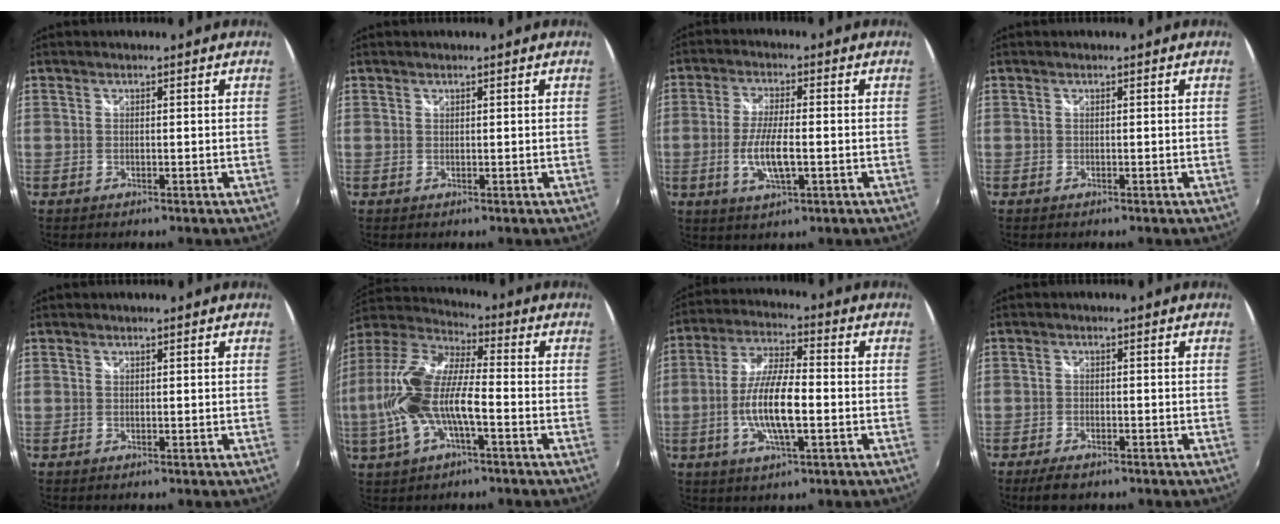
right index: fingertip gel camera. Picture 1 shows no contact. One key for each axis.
{"total": 0.0}
{"total": 7.7, "fx": -1.8, "fy": 2.1, "fz": 7.2, "tx": -0.144, "ty": -0.009, "tz": -0.032}
{"total": 0.0}
{"total": 0.0}
{"total": 16.9, "fx": -3.7, "fy": 6.0, "fz": 15.4, "tx": -0.317, "ty": 0.000, "tz": -0.073}
{"total": 11.5, "fx": -2.6, "fy": 3.0, "fz": 10.8, "tx": -0.217, "ty": -0.002, "tz": -0.049}
{"total": 4.2, "fx": -3.1, "fy": 1.6, "fz": 2.4, "tx": -0.059, "ty": -0.013, "tz": -0.053}